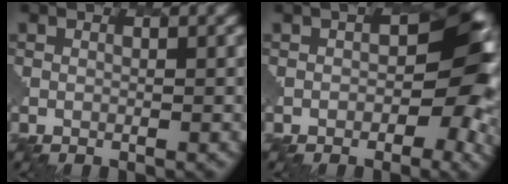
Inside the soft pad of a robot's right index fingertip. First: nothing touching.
{"total": 5.3, "force": [0.5, 3.8, 3.7], "torque": [-0.048, 0.015, -0.025]}